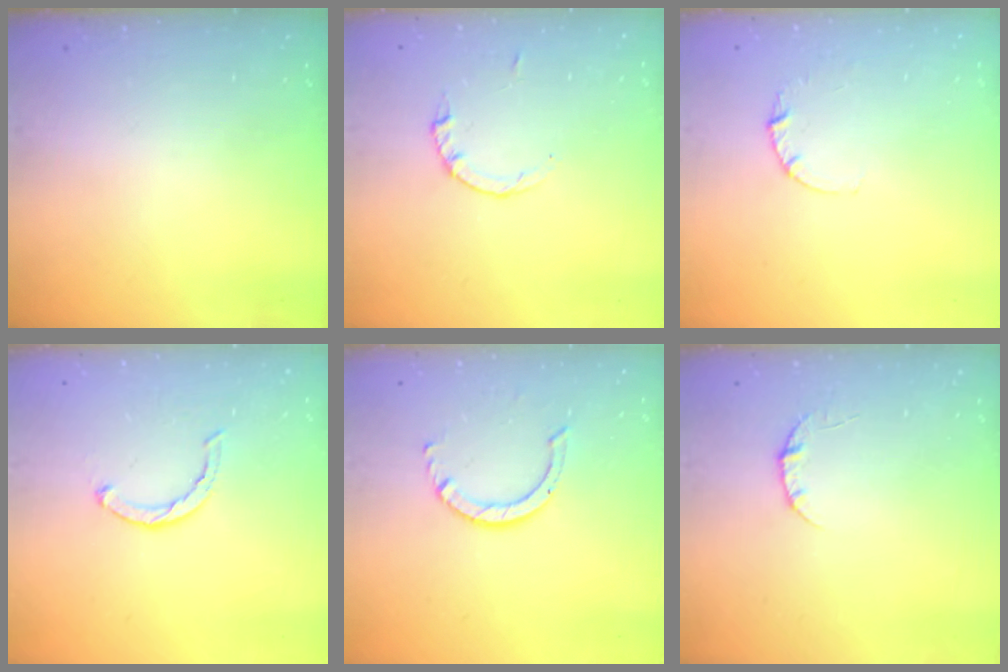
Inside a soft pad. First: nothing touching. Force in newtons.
{"total": 2.2, "press": 2.1, "slide": 0.3}
{"total": 2.8, "press": 2.8, "slide": 0.3}
{"total": 2.7, "press": 2.7, "slide": 0.4}
{"total": 3.3, "press": 3.2, "slide": 0.4}
{"total": 3.4, "press": 3.4, "slide": 0.4}